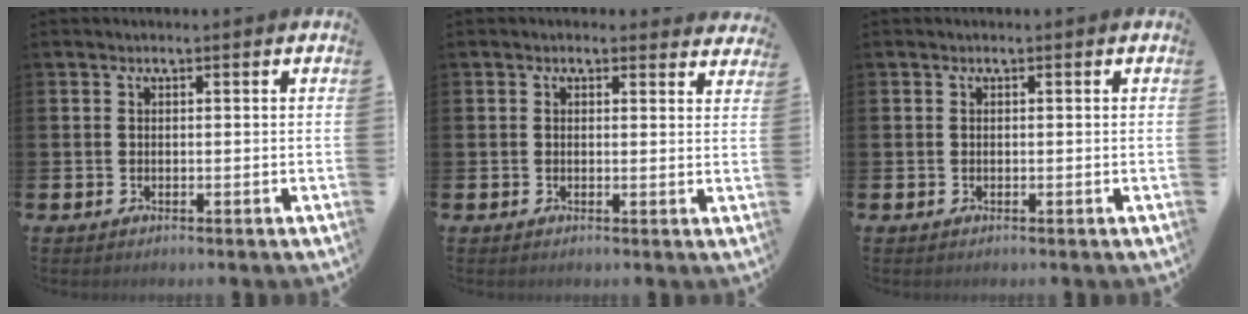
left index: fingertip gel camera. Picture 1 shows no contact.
{"total": 1.5, "force": [1.4, 0.5, 0.0], "torque": [0.000, -0.001, 0.024]}
{"total": 0.0}